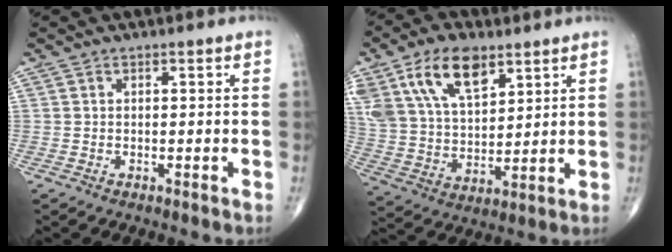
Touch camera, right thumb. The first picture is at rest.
{"total": 16.7, "force": [9.0, 8.9, 11.0], "torque": [-0.192, -0.024, 0.174]}